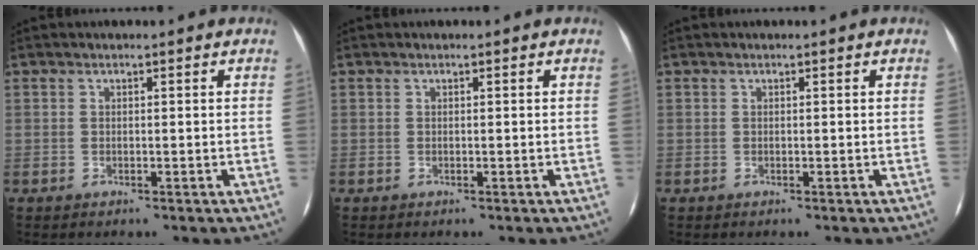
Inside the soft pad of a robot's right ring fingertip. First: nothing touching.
{"total": 0.0}
{"total": 0.0}